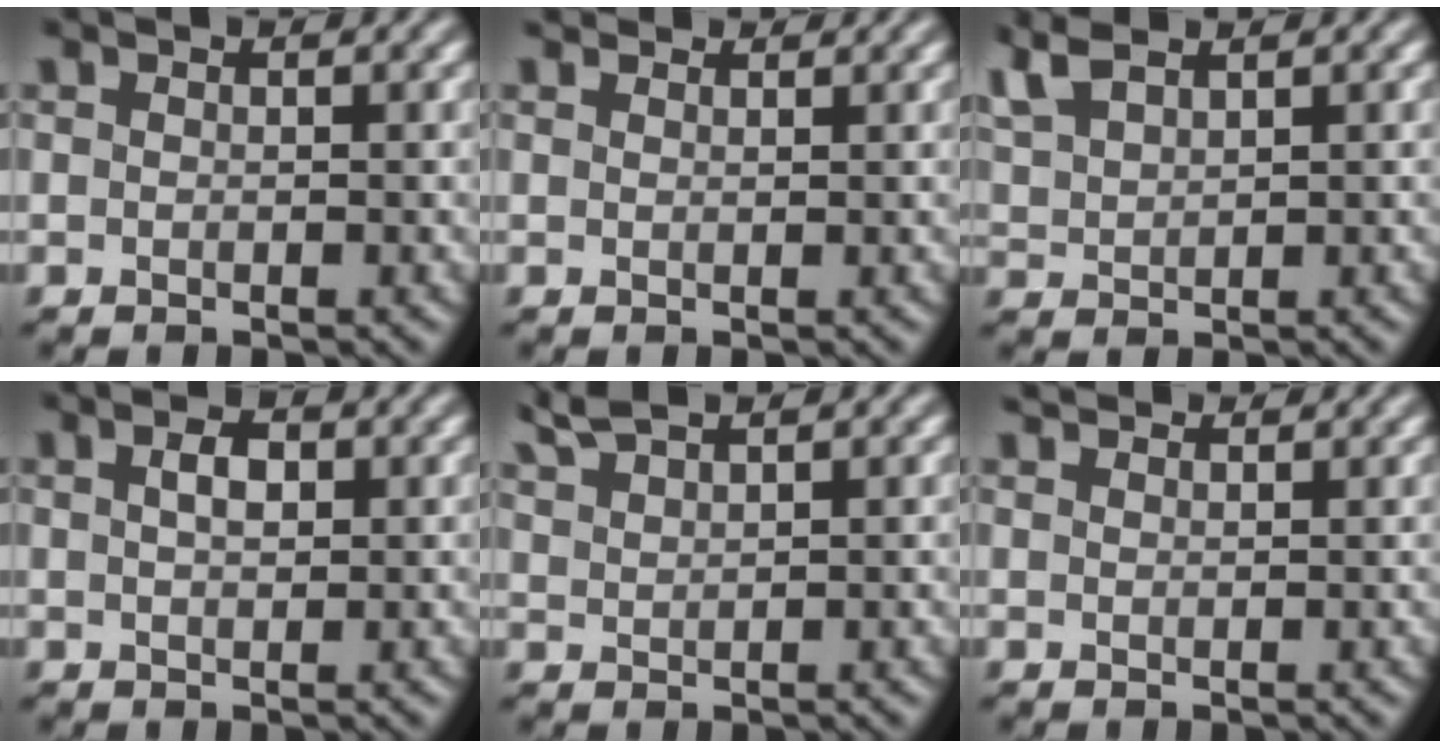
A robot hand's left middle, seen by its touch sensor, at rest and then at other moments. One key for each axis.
{"total": 1.6, "fx": 1.5, "fy": 0.5, "fz": 0.1, "tx": -0.005, "ty": 0.004, "tz": 0.018}
{"total": 3.7, "fx": 2.9, "fy": 1.2, "fz": 1.9, "tx": -0.057, "ty": 0.017, "tz": 0.066}
{"total": 1.9, "fx": 0.9, "fy": 0.9, "fz": 1.4, "tx": -0.030, "ty": 0.006, "tz": 0.015}
{"total": 2.8, "fx": 2.7, "fy": 0.0, "fz": 0.7, "tx": -0.022, "ty": 0.013, "tz": 0.062}
{"total": 2.0, "fx": 2.0, "fy": 0.2, "fz": 0.3, "tx": -0.012, "ty": 0.010, "tz": 0.033}